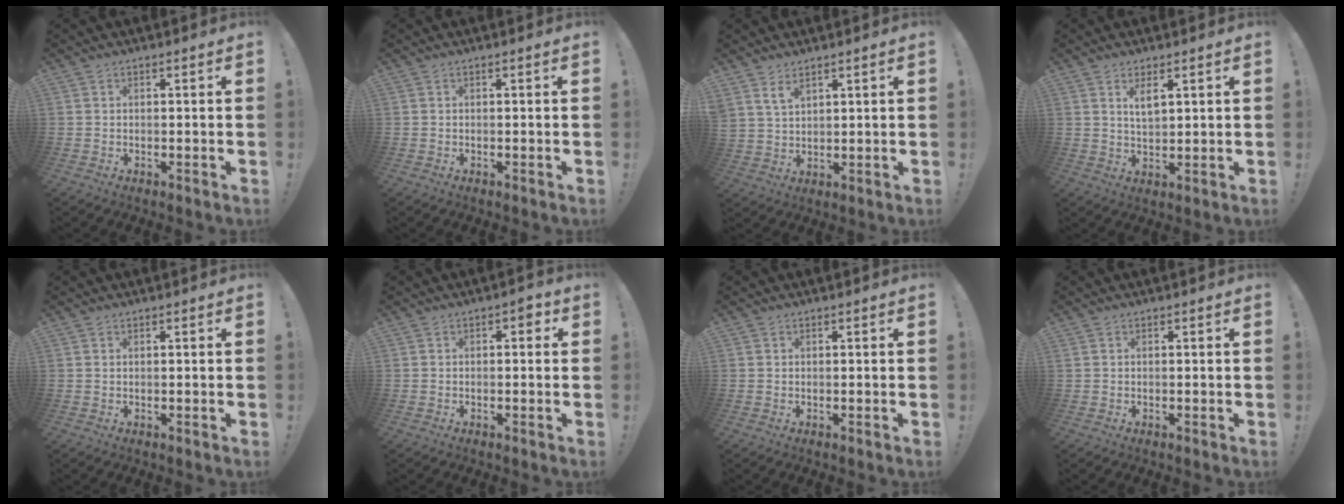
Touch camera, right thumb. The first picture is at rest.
{"total": 0.0}
{"total": 4.8, "force": [3.6, 2.2, 2.2], "torque": [-0.038, -0.021, 0.068]}
{"total": 4.4, "force": [2.3, 1.8, 3.3], "torque": [-0.056, -0.014, 0.037]}
{"total": 0.0}
{"total": 1.9, "force": [-0.1, 1.3, 1.4], "torque": [-0.008, 0.000, -0.009]}
{"total": 0.0}
{"total": 0.0}